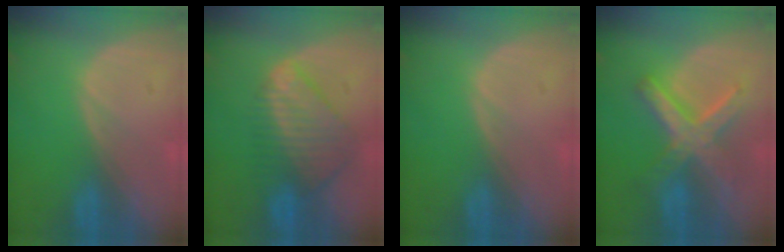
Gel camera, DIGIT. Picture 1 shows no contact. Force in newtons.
{"total": 9.0, "press": 7.8, "slide": 4.5}
{"total": 0.0}
{"total": 8.4, "press": 8.4, "slide": 0.8}